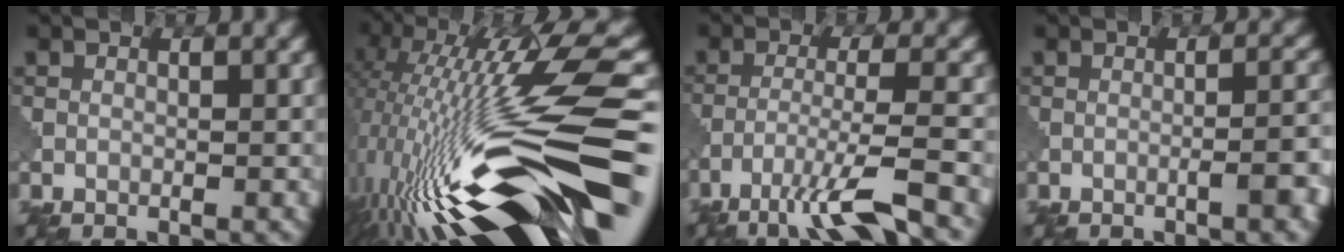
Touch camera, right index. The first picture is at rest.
{"total": 18.0, "force": [-4.9, 3.7, 16.9], "torque": [-0.292, 0.035, -0.091]}
{"total": 6.1, "force": [-4.0, 0.3, 4.6], "torque": [-0.082, 0.000, -0.081]}
{"total": 3.9, "force": [-1.2, 1.1, 3.5], "torque": [-0.036, 0.009, -0.020]}